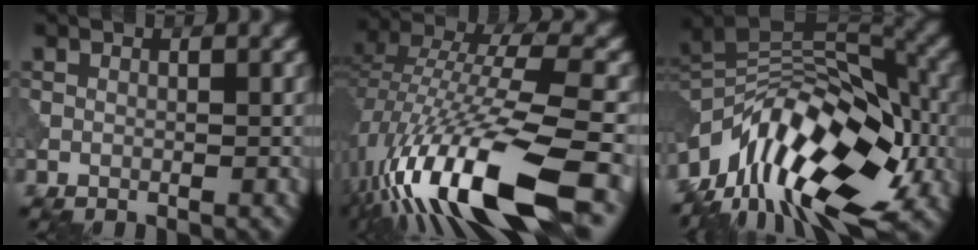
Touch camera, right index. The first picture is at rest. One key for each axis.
{"total": 16.1, "fx": -7.8, "fy": 4.4, "fz": 13.4, "tx": -0.275, "ty": 0.008, "tz": -0.141}
{"total": 14.5, "fx": -6.5, "fy": 7.7, "fz": 10.4, "tx": -0.177, "ty": 0.033, "tz": -0.126}